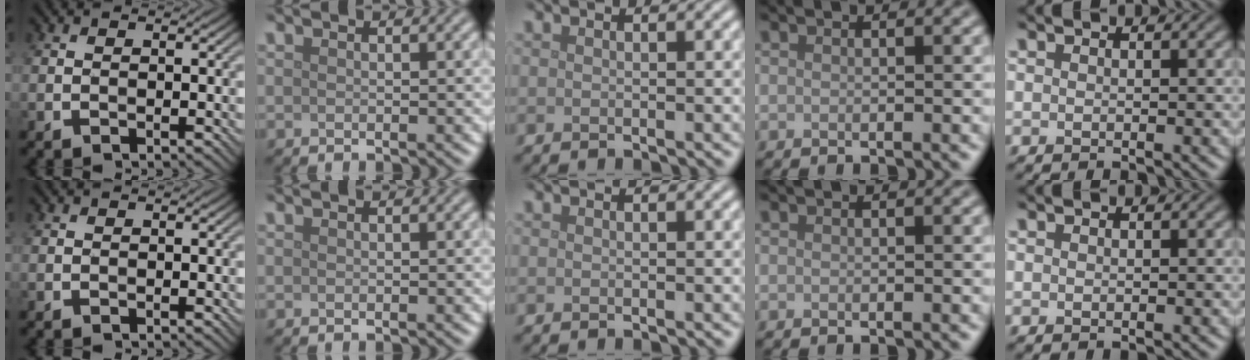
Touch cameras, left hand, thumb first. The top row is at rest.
{}